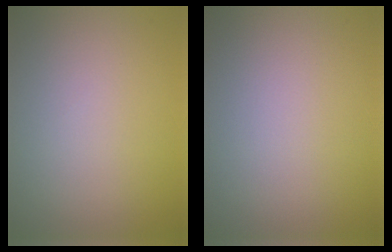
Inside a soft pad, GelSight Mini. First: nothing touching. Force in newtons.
{"total": 0.0}